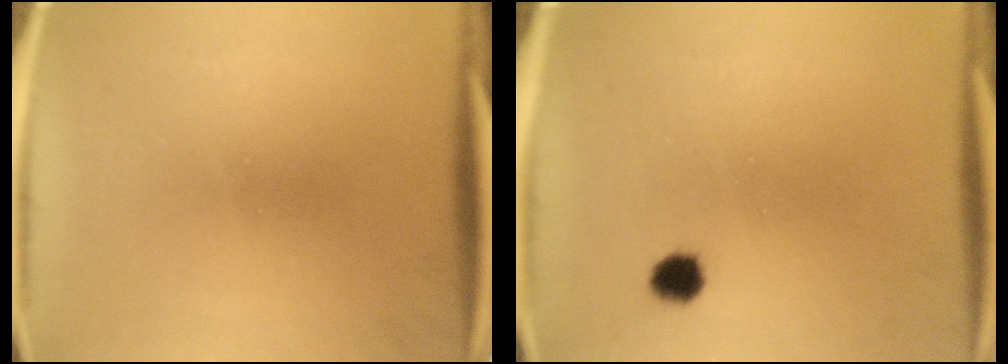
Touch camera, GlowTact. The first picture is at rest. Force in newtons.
{"total": 2.7}